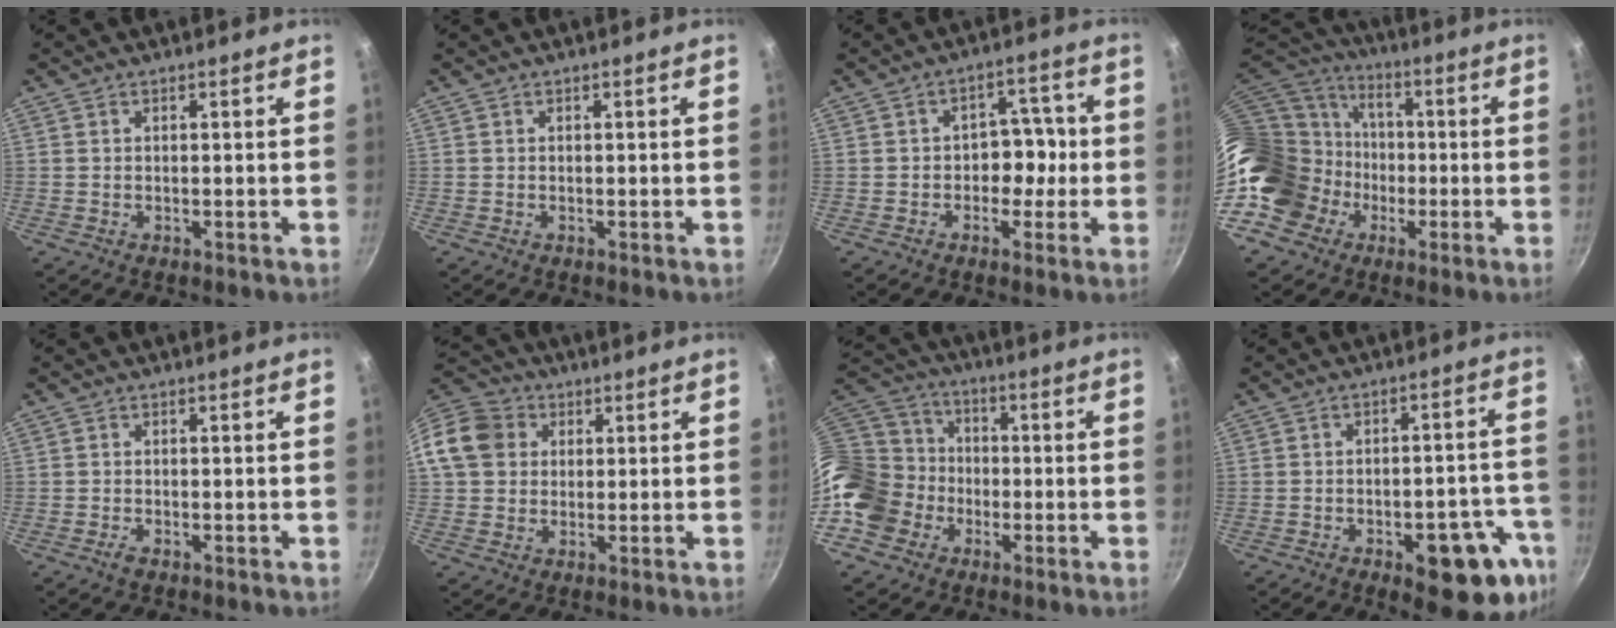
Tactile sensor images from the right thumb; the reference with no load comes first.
{"total": 0.0}
{"total": 6.4, "force": [-1.0, 5.1, 3.8], "torque": [0.010, 0.021, -0.019]}
{"total": 23.4, "force": [-3.9, 19.1, 12.9], "torque": [-0.249, 0.077, -0.054]}
{"total": 1.1, "force": [-0.7, 0.4, 0.7], "torque": [-0.018, 0.002, -0.017]}
{"total": 11.8, "force": [2.4, 10.2, 5.4], "torque": [-0.087, 0.022, 0.028]}
{"total": 18.9, "force": [-4.8, 15.7, 9.4], "torque": [-0.177, 0.060, -0.089]}
{"total": 15.7, "force": [-7.3, 6.6, 12.3], "torque": [-0.093, 0.034, -0.090]}